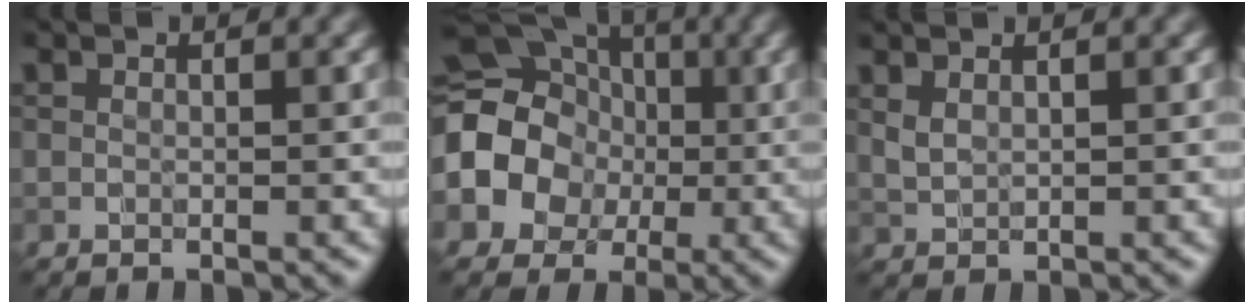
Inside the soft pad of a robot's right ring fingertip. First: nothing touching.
{"total": 11.9, "force": [-0.7, 10.4, 5.6], "torque": [-0.115, 0.009, -0.053]}
{"total": 1.1, "force": [1.0, 0.2, 0.5], "torque": [-0.015, -0.002, 0.026]}